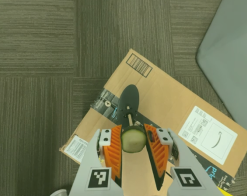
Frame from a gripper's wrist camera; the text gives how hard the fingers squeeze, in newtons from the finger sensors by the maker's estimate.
{"total": 11.0, "left": 11.9, "right": 10.0}